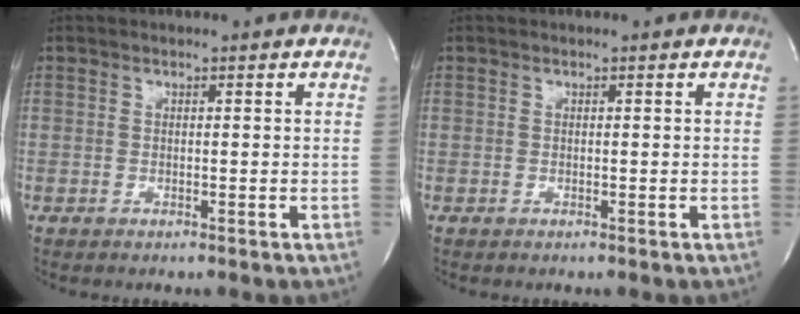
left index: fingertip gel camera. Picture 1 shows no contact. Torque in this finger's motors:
{"motor_torque": [0.00, 0.00, 0.01, 0.00]}